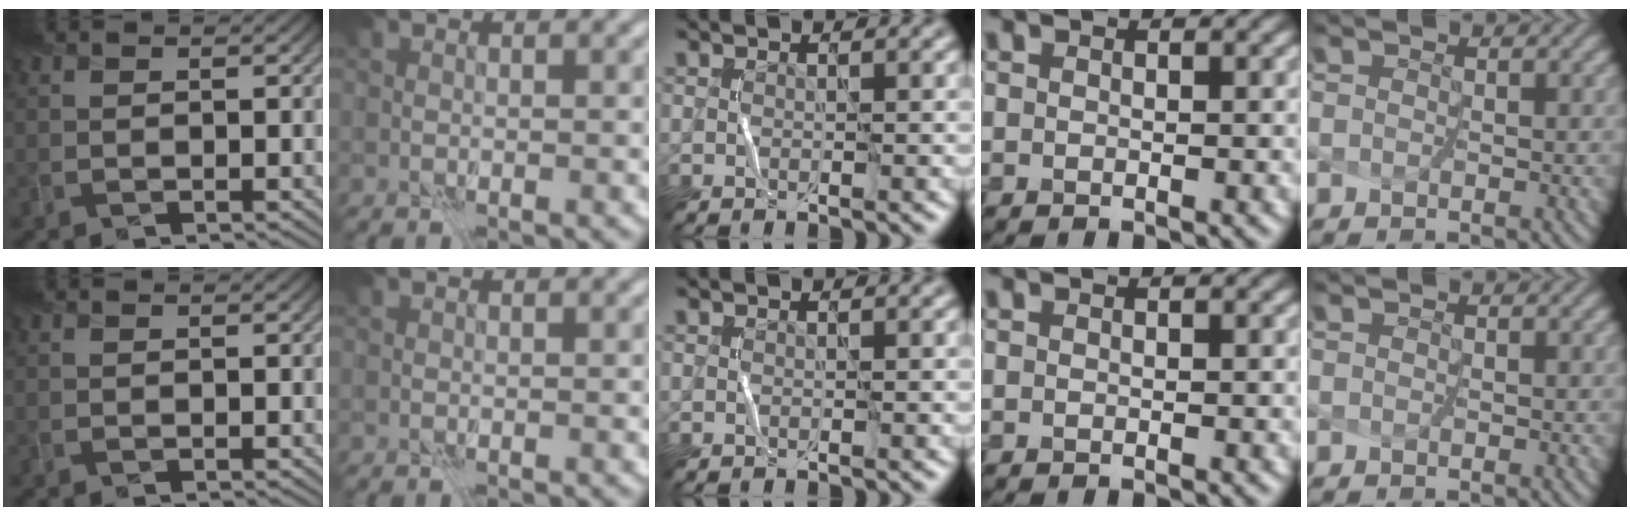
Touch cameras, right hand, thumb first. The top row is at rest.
{}